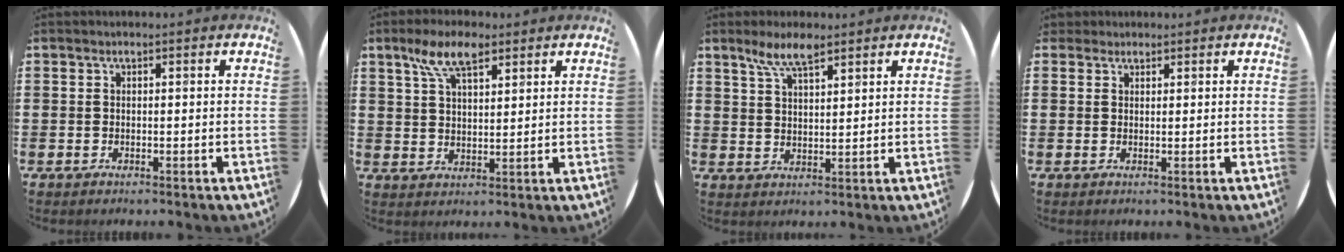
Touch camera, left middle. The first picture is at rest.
{"total": 7.0, "force": [4.5, 2.9, 4.5], "torque": [-0.091, 0.003, 0.079]}
{"total": 5.4, "force": [4.1, 1.5, 3.2], "torque": [-0.073, 0.001, 0.072]}
{"total": 1.3, "force": [1.1, 0.5, -0.1], "torque": [-0.001, 0.004, 0.023]}